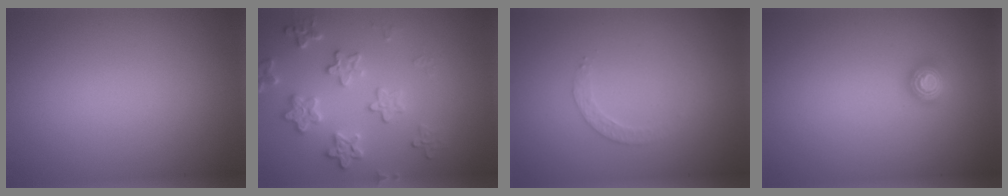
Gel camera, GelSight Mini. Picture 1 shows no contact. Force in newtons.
{"total": 3.7, "press": 3.5, "slide": 1.4}
{"total": 1.2, "press": 1.2, "slide": 0.3}
{"total": 1.1, "press": 1.1, "slide": 0.1}